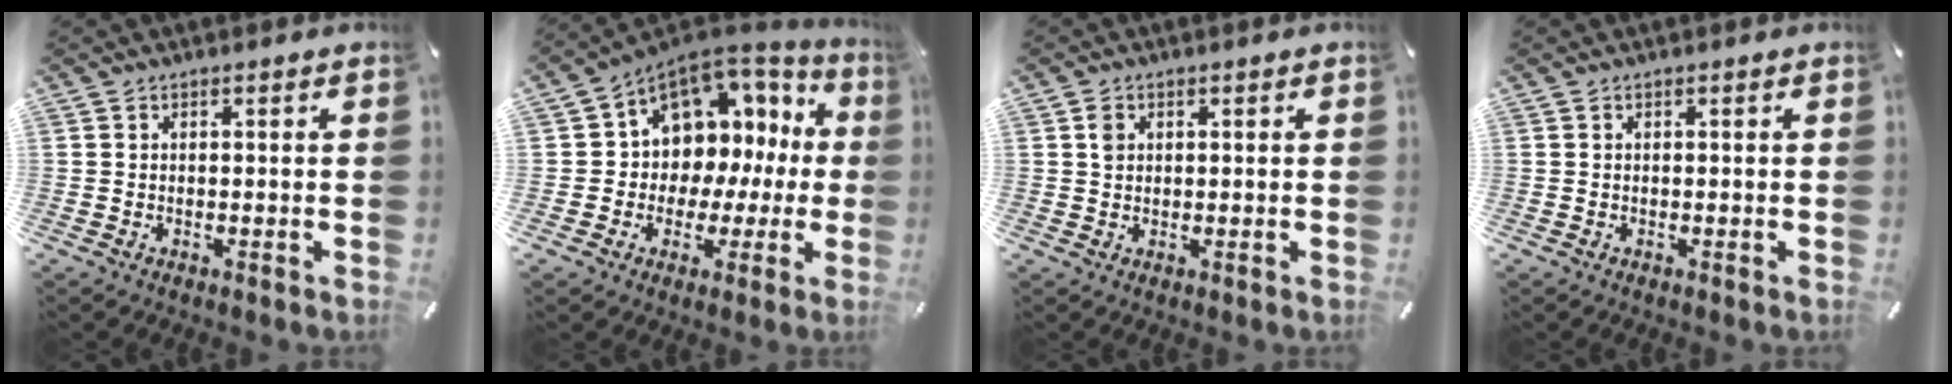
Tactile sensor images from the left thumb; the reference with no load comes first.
{"total": 10.0, "force": [2.9, 9.1, 2.9], "torque": [-0.046, -0.041, 0.060]}
{"total": 1.7, "force": [0.5, 1.5, 0.6], "torque": [-0.007, 0.003, 0.006]}
{"total": 0.0}